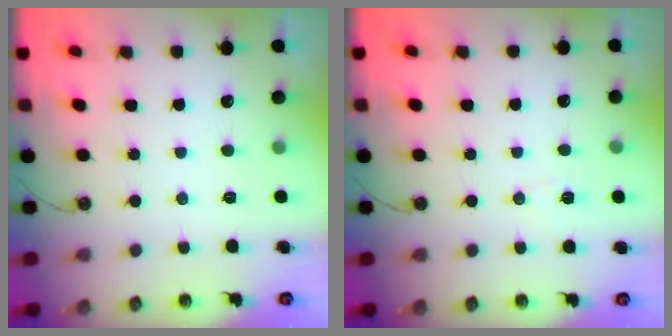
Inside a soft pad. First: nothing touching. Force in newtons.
{"total": 5.2, "press": 4.9, "slide": 1.7}